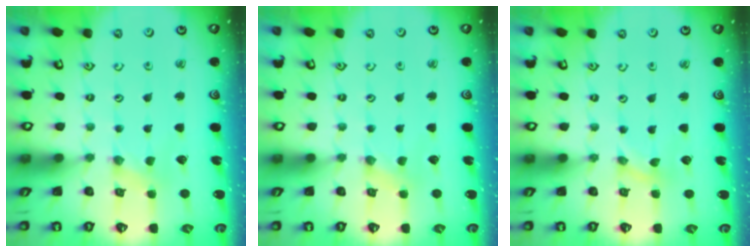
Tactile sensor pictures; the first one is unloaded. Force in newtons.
{"total": 0.0}
{"total": 0.0}